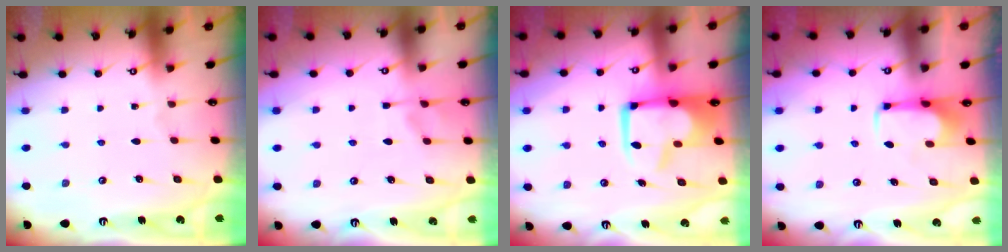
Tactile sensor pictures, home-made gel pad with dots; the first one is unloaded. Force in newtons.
{"total": 0.9, "press": 0.2, "slide": 0.9}
{"total": 3.7, "press": 3.4, "slide": 1.5}
{"total": 2.0, "press": 2.0, "slide": 0.3}